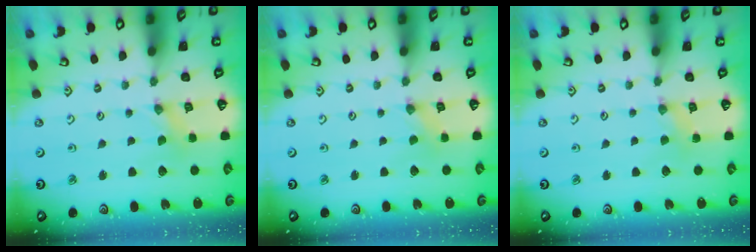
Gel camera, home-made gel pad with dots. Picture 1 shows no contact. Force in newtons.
{"total": 0.0}
{"total": 2.0, "press": 1.9, "slide": 0.3}